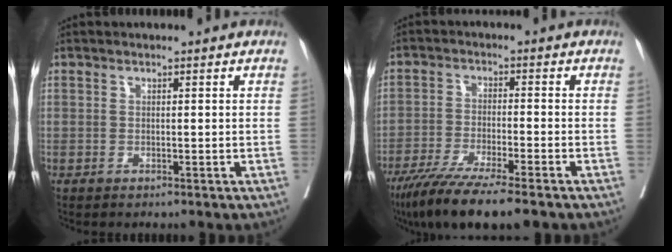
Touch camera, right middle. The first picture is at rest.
{"total": 11.6, "force": [-8.8, 0.3, 7.6], "torque": [-0.121, -0.031, -0.144]}